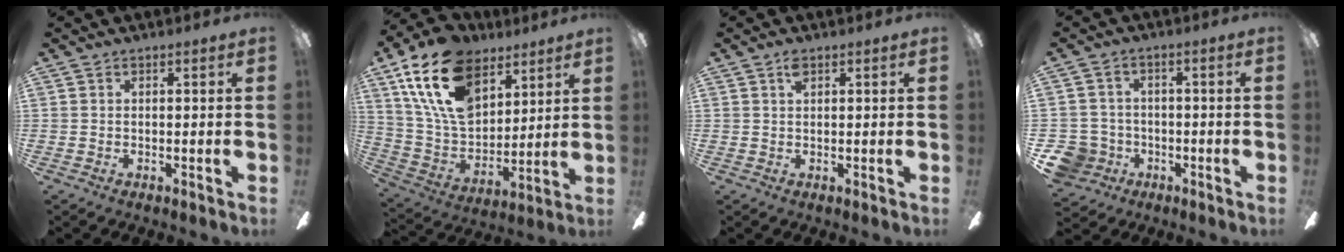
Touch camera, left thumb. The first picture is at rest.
{"total": 20.8, "force": [11.9, 12.6, 11.5], "torque": [-0.227, -0.047, 0.219]}
{"total": 1.7, "force": [1.0, 0.8, 1.1], "torque": [-0.025, 0.002, 0.018]}
{"total": 7.2, "force": [-3.3, 6.1, 2.0], "torque": [-0.064, 0.027, -0.063]}